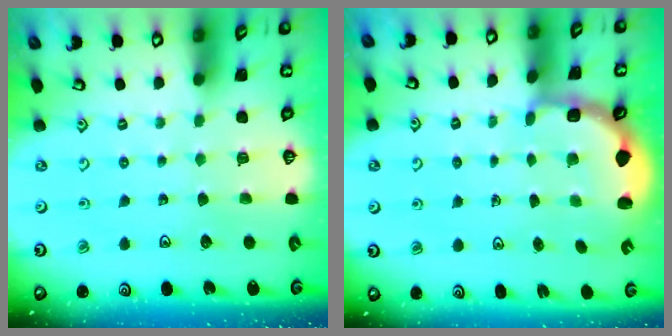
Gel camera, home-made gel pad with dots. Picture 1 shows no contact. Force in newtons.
{"total": 2.8, "press": 2.3, "slide": 1.7}